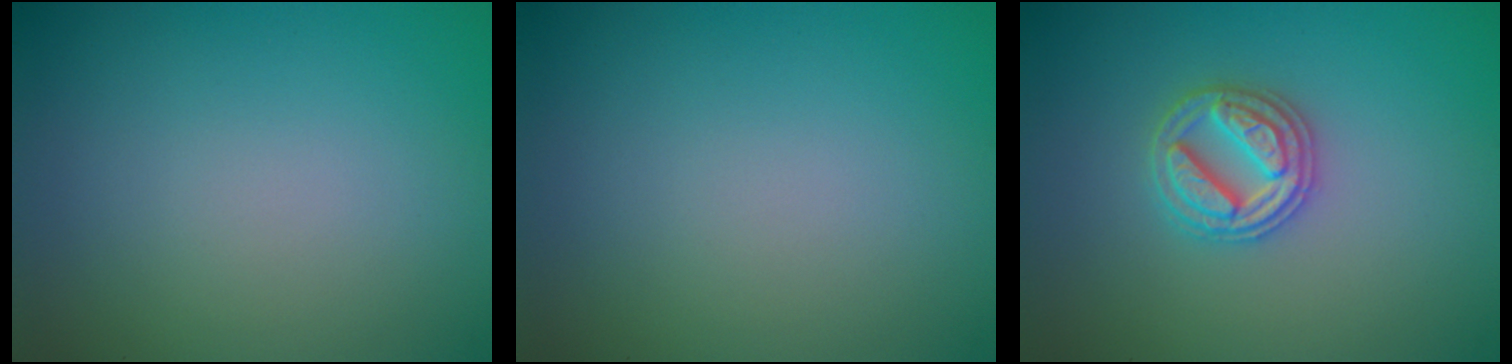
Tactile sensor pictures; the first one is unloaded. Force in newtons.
{"total": 0.0}
{"total": 3.2, "press": 3.2, "slide": 0.6}